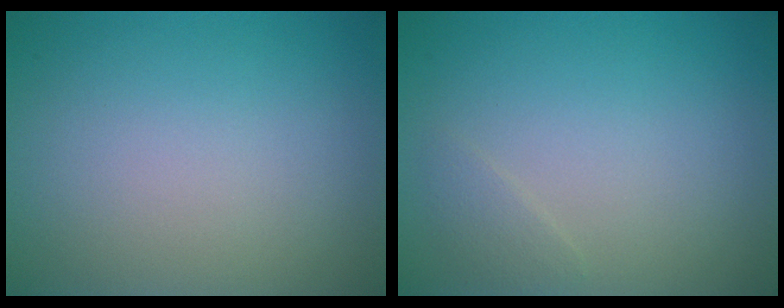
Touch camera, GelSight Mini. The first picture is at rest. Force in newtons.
{"total": 0.9, "press": 0.9, "slide": 0.0}